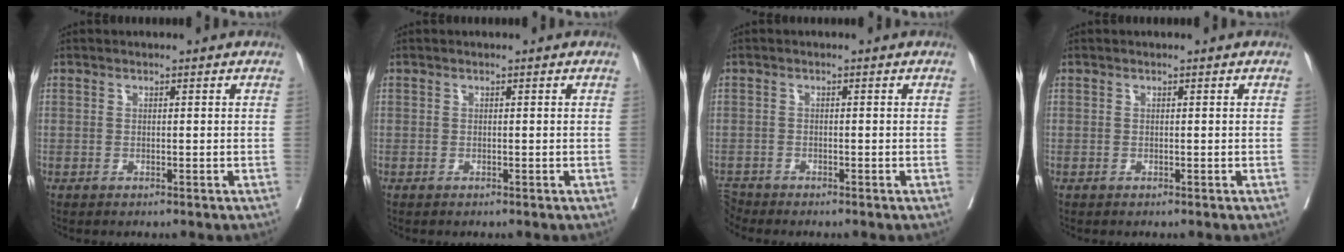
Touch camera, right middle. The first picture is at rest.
{"total": 0.0}
{"total": 1.9, "force": [-1.9, -0.1, -0.4], "torque": [0.006, -0.014, -0.034]}
{"total": 0.0}